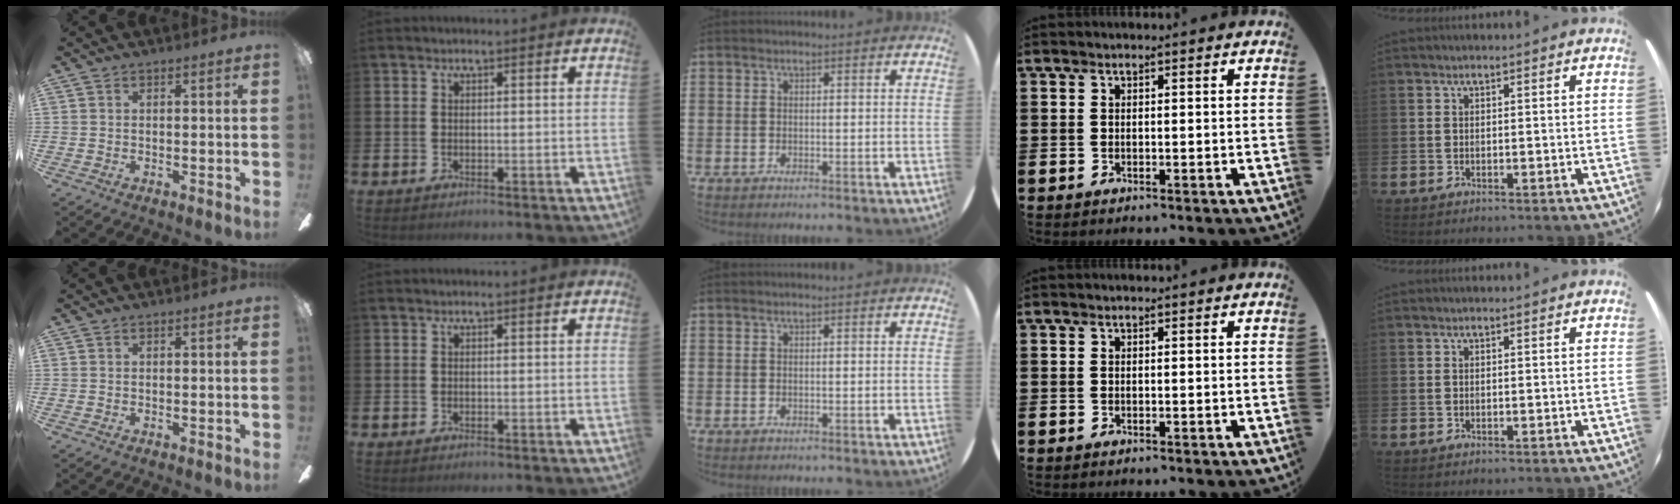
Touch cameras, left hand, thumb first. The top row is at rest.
{}